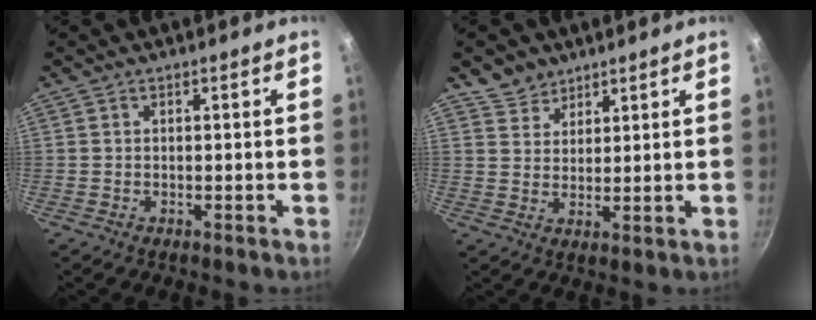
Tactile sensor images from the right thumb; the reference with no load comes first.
{"total": 4.9, "force": [3.8, 3.1, 0.4], "torque": [0.019, -0.009, 0.069]}